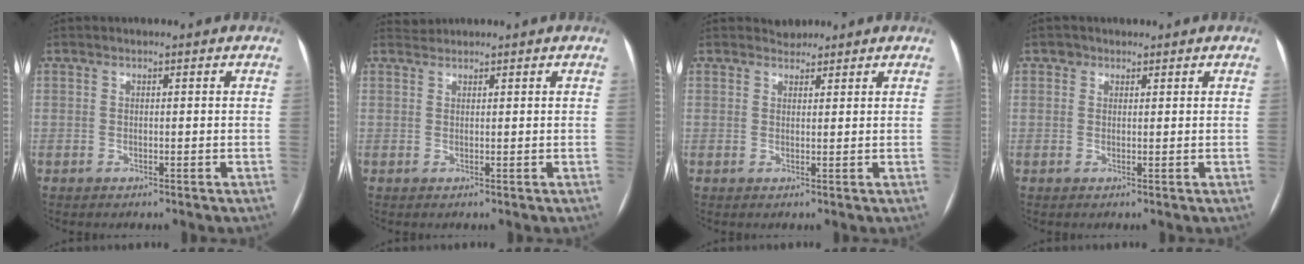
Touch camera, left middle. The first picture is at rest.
{"total": 1.1, "force": [1.0, 0.0, -0.4], "torque": [-0.002, 0.011, 0.023]}
{"total": 1.6, "force": [1.4, 0.7, -0.3], "torque": [0.004, 0.004, 0.020]}
{"total": 1.1, "force": [0.6, 0.9, 0.0], "torque": [0.007, -0.001, 0.006]}